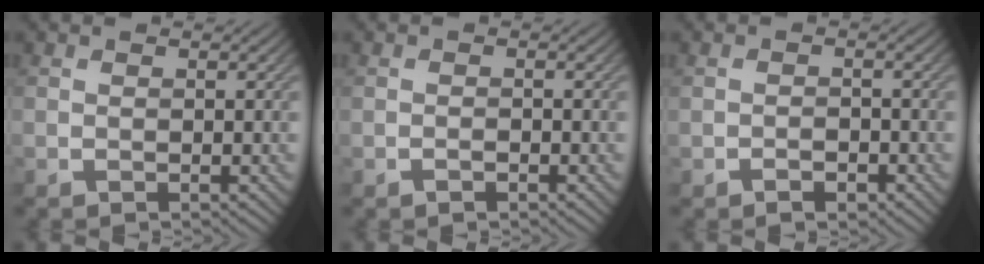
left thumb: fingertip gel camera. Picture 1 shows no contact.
{"total": 0.9, "force": [-0.6, 0.2, 0.6], "torque": [-0.012, 0.000, -0.011]}
{"total": 1.7, "force": [-1.1, 0.9, 0.9], "torque": [-0.014, 0.000, -0.020]}